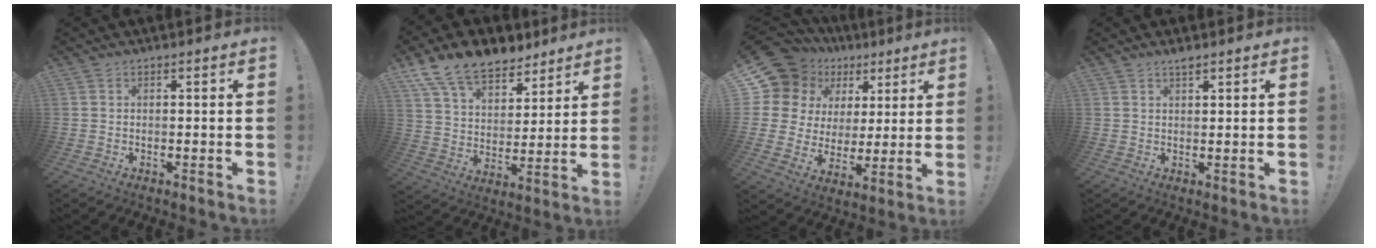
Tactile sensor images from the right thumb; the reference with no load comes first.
{"total": 15.3, "force": [11.4, 8.1, 6.2], "torque": [-0.115, -0.075, 0.213]}
{"total": 11.9, "force": [7.3, 8.8, 3.1], "torque": [-0.073, -0.051, 0.153]}
{"total": 2.1, "force": [1.7, 0.5, 1.0], "torque": [-0.008, -0.010, 0.028]}